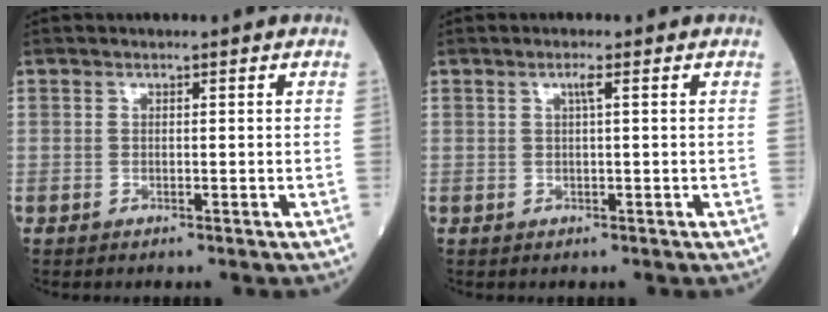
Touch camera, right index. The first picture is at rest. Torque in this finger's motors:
{"motor_torque": [0.16, 0.04, 0.07, 0.04]}